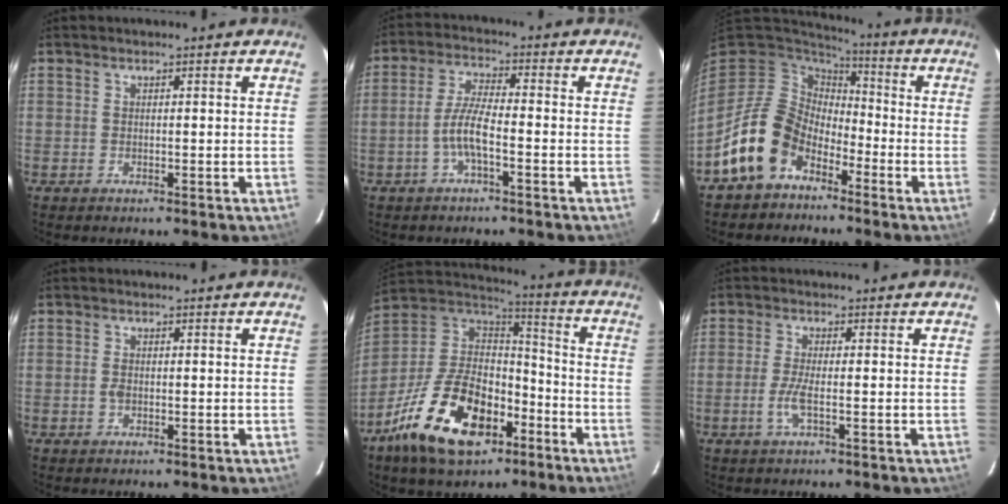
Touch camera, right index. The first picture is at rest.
{"total": 5.7, "force": [-2.4, 1.0, 5.1], "torque": [-0.109, 0.006, -0.046]}
{"total": 13.5, "force": [-7.7, 9.2, 6.1], "torque": [-0.144, 0.018, -0.136]}
{"total": 1.3, "force": [-0.3, 0.8, 0.9], "torque": [-0.019, 0.001, -0.007]}
{"total": 23.4, "force": [-12.4, 12.7, 15.3], "torque": [-0.317, -0.006, -0.209]}
{"total": 3.7, "force": [-1.4, 0.4, 3.5], "torque": [-0.075, -0.005, -0.030]}